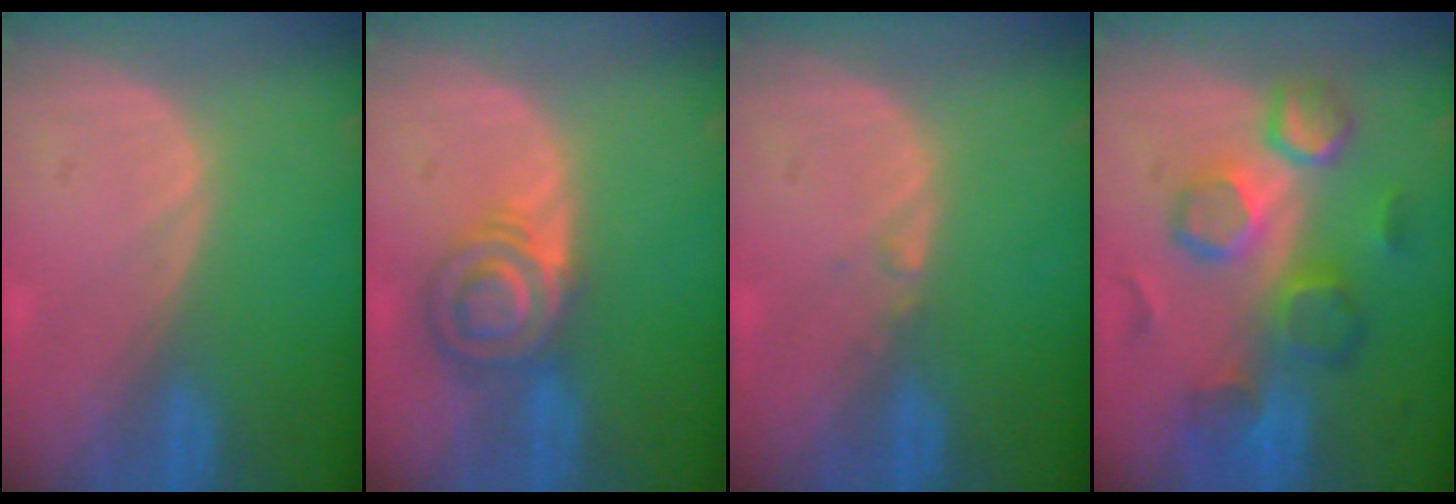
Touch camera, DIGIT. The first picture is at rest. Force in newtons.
{"total": 6.1, "press": 6.0, "slide": 1.1}
{"total": 0.6, "press": 0.6, "slide": 0.2}
{"total": 9.4, "press": 9.1, "slide": 2.5}